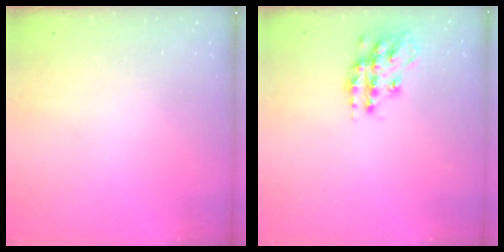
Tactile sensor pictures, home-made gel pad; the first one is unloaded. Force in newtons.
{"total": 15.0, "press": 15.0, "slide": 1.0}